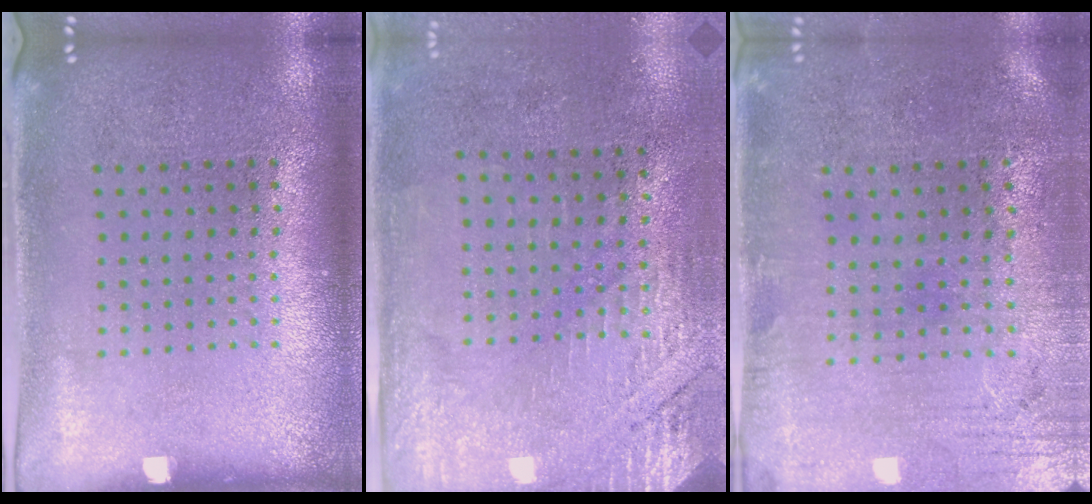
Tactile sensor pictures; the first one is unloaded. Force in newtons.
{"total": 2.7, "press": 2.4, "slide": 1.2}
{"total": 0.5, "press": 0.2, "slide": 0.5}